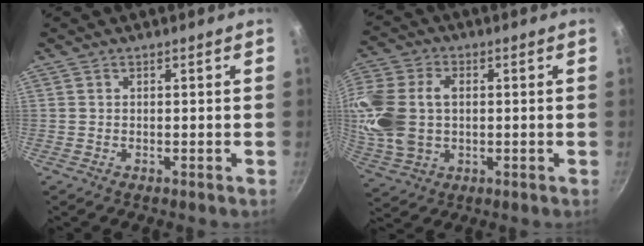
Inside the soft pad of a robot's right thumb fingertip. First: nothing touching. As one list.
[{"total": 16.5, "force": [1.3, 11.7, 11.5], "torque": [-0.250, 0.016, 0.028]}]